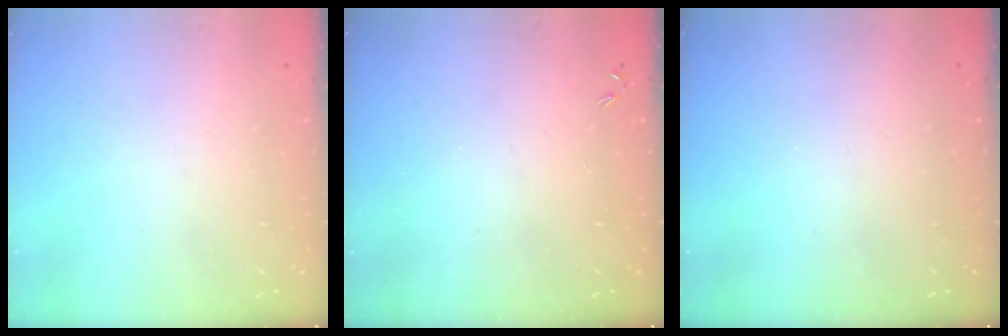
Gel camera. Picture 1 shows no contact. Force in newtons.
{"total": 0.0}
{"total": 0.0}